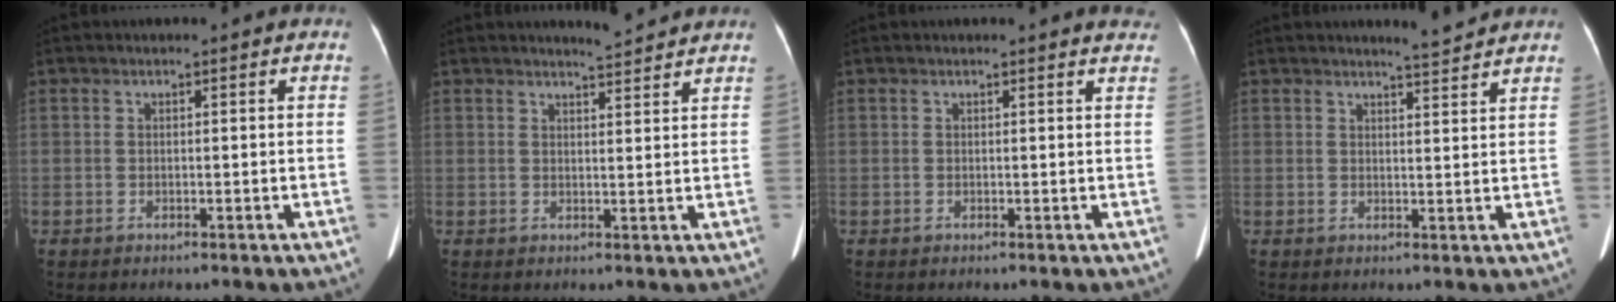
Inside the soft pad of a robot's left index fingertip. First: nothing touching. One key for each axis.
{"total": 3.2, "fx": 3.2, "fy": -0.2, "fz": 0.5, "tx": -0.015, "ty": -0.003, "tz": 0.046}
{"total": 2.8, "fx": 2.8, "fy": 0.4, "fz": 0.6, "tx": -0.010, "ty": -0.010, "tz": 0.009}
{"total": 3.0, "fx": 2.9, "fy": -0.4, "fz": 0.5, "tx": -0.016, "ty": -0.010, "tz": 0.043}